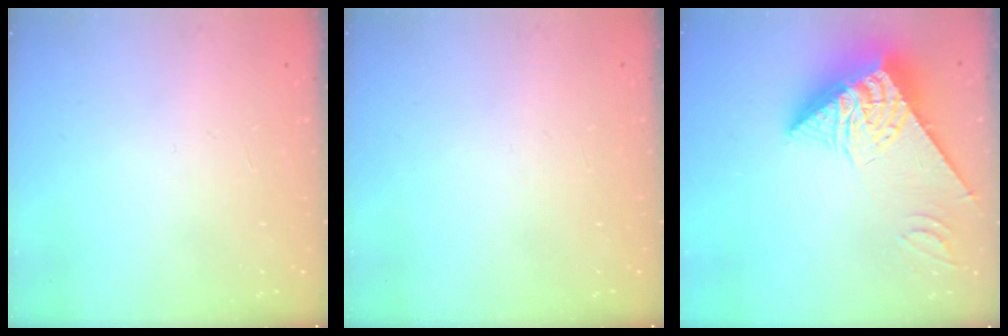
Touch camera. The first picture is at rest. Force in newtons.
{"total": 0.0}
{"total": 11.1, "press": 11.1, "slide": 1.3}